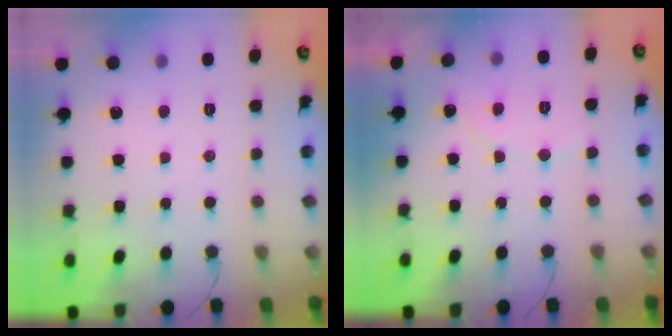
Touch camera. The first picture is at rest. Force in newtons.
{"total": 4.5, "press": 4.4, "slide": 0.3}